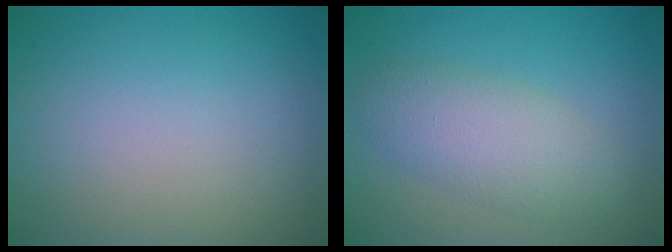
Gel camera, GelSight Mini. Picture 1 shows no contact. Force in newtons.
{"total": 4.2, "press": 4.2, "slide": 0.4}